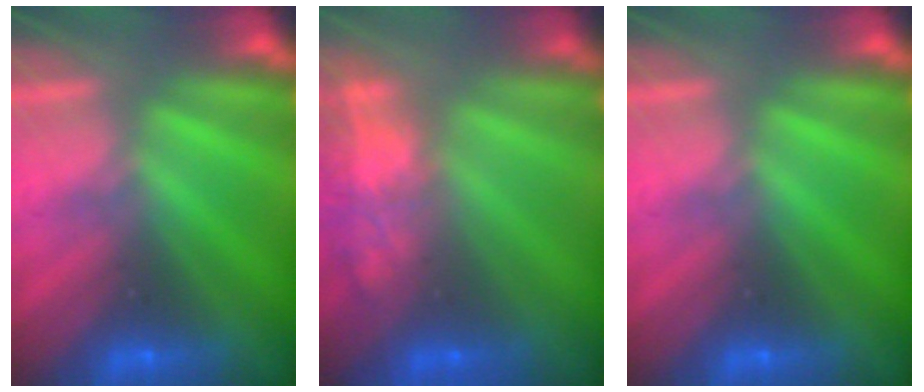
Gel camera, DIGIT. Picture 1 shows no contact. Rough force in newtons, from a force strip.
{"total": 7.3}
{"total": 0.0}